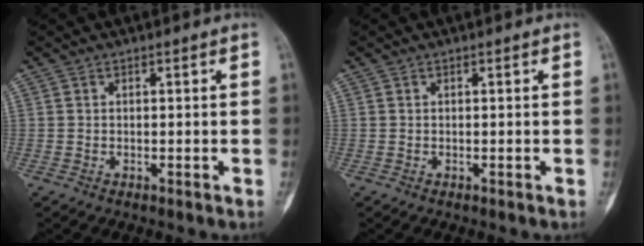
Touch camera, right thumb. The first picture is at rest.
{"total": 0.0}